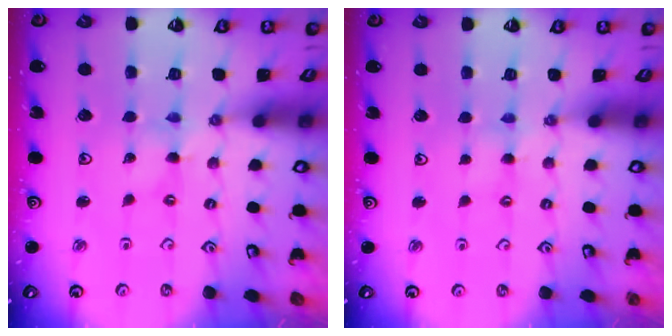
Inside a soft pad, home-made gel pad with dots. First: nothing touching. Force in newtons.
{"total": 3.1, "press": 3.1, "slide": 0.4}